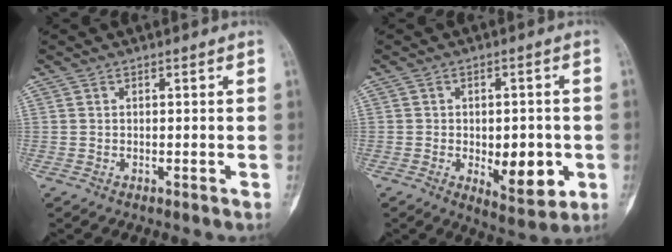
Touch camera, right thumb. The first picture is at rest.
{"total": 9.7, "force": [-2.2, 4.9, 8.0], "torque": [-0.088, -0.002, -0.020]}